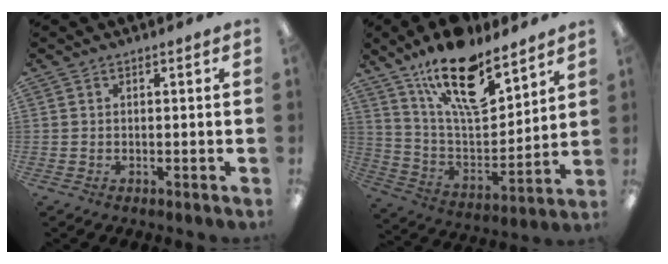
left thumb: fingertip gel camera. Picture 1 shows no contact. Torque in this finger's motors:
{"motor_torque": [1.49, 1.50, 1.44, -1.33, 0.30]}